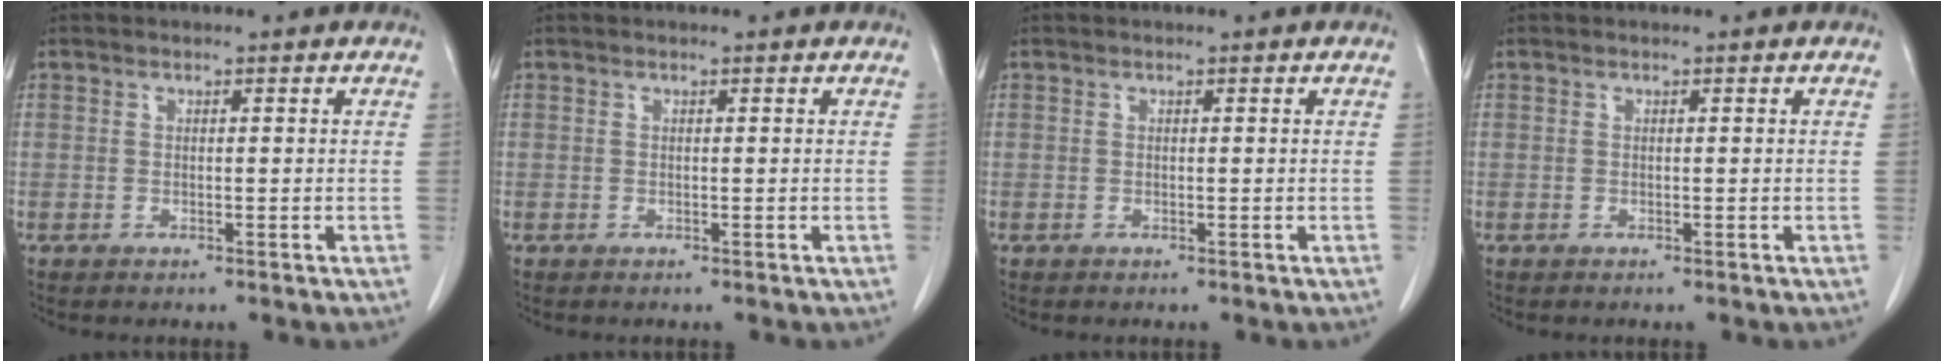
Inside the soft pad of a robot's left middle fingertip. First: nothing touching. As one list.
[{"total": 0.0}, {"total": 0.0}, {"total": 0.0}]